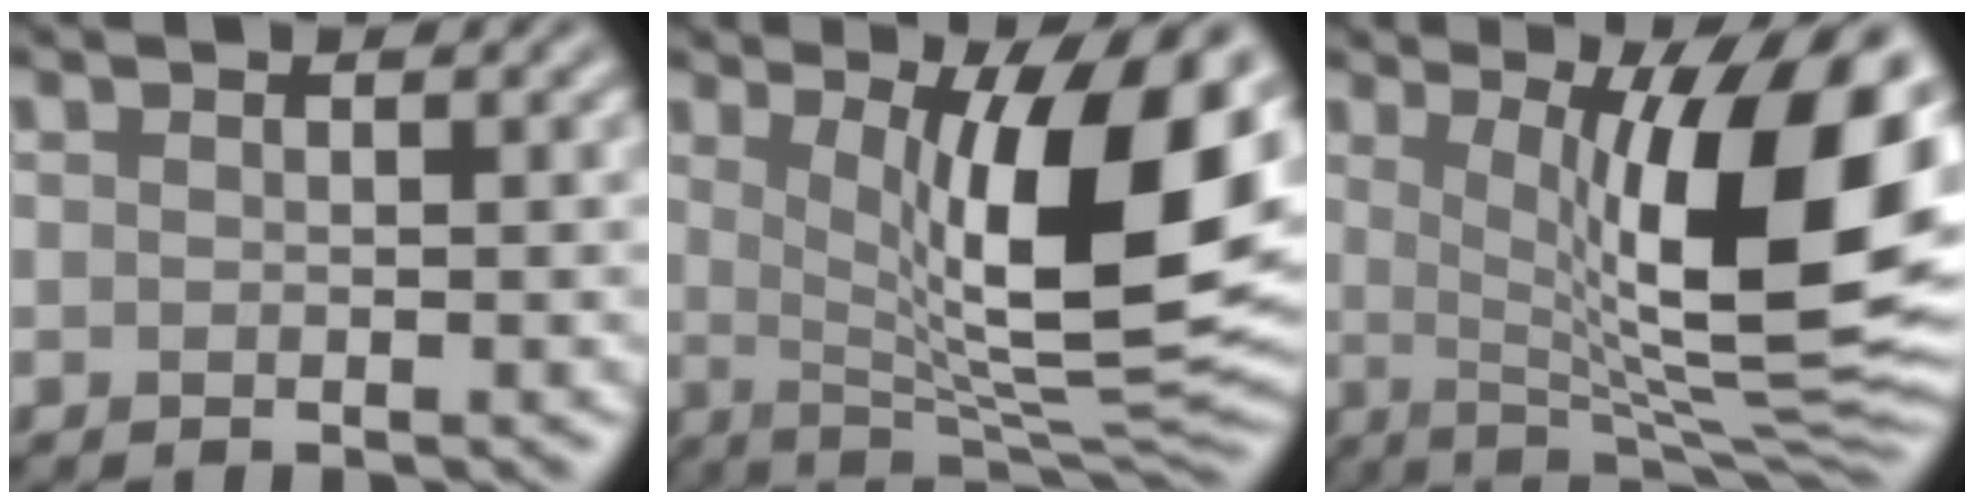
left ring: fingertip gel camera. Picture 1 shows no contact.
{"total": 13.3, "force": [2.6, 3.4, 12.6], "torque": [-0.172, -0.009, 0.044]}
{"total": 14.8, "force": [2.4, 3.9, 14.1], "torque": [-0.176, -0.003, 0.035]}